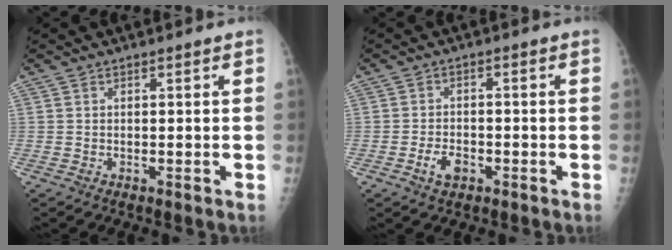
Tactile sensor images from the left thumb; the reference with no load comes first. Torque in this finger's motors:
{"motor_torque": [-0.37, 0.43, 0.33, 0.24, 0.01]}